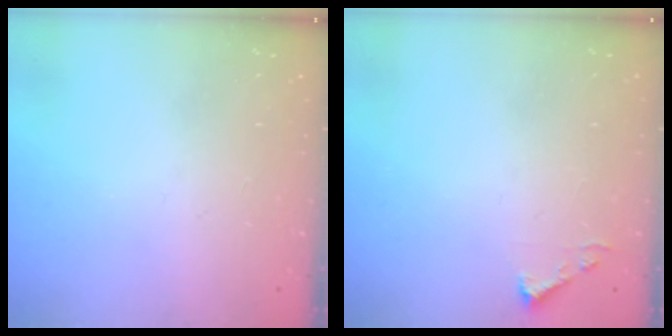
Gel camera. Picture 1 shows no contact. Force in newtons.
{"total": 3.7, "press": 3.7, "slide": 0.4}